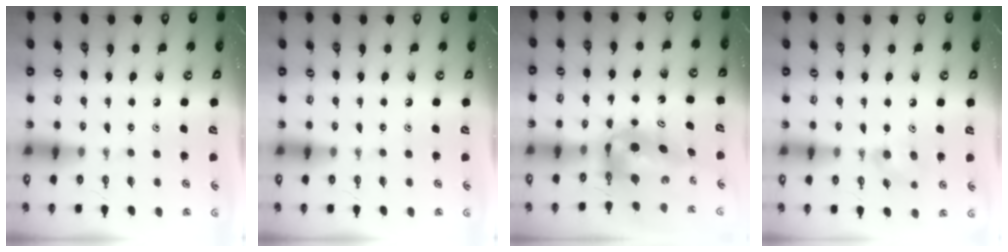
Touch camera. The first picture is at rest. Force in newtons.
{"total": 0.0}
{"total": 10.1, "press": 7.5, "slide": 6.9}
{"total": 7.5, "press": 7.4, "slide": 1.2}